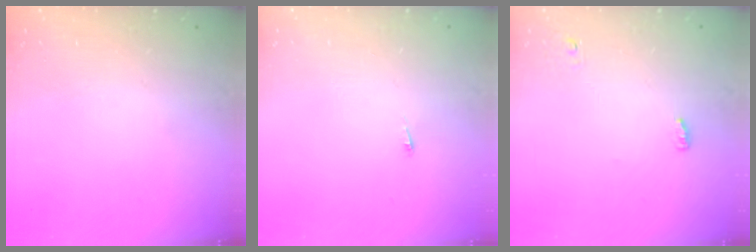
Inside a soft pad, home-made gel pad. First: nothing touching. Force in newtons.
{"total": 2.6, "press": 2.5, "slide": 0.3}
{"total": 3.5, "press": 3.4, "slide": 1.0}